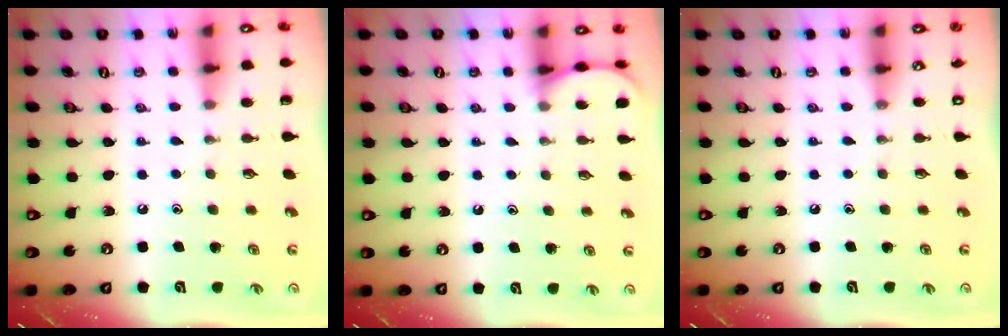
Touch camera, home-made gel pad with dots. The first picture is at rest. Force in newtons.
{"total": 3.9, "press": 3.8, "slide": 0.5}
{"total": 0.0}